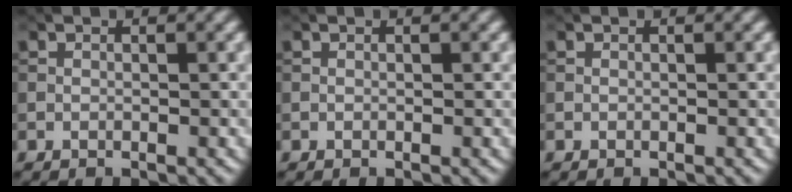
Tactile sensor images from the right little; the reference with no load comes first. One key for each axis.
{"total": 0.0}
{"total": 0.0}